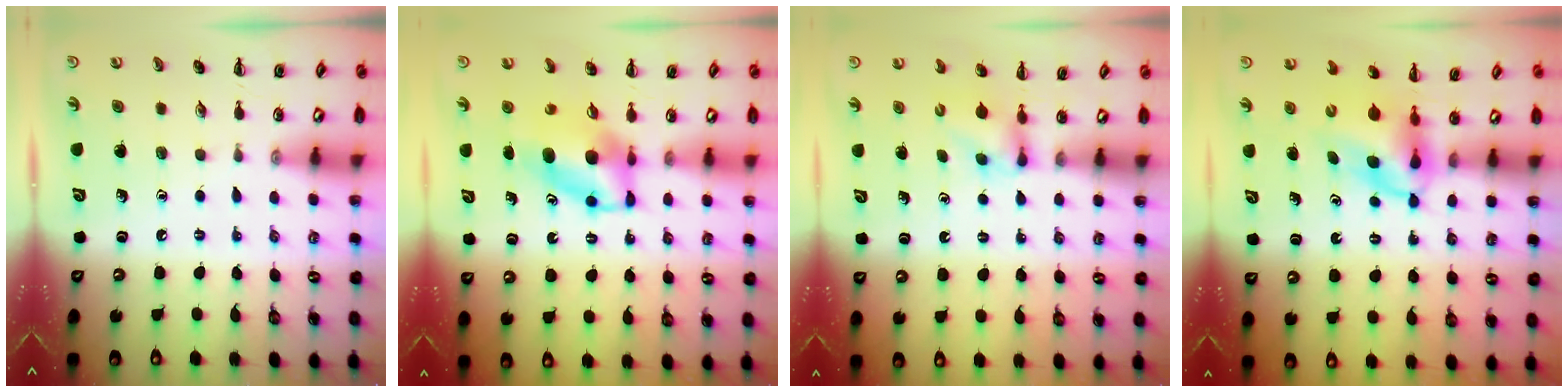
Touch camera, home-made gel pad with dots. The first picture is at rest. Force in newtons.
{"total": 6.5, "press": 6.5, "slide": 1.1}
{"total": 2.8, "press": 2.5, "slide": 1.3}
{"total": 5.8, "press": 5.8, "slide": 1.0}